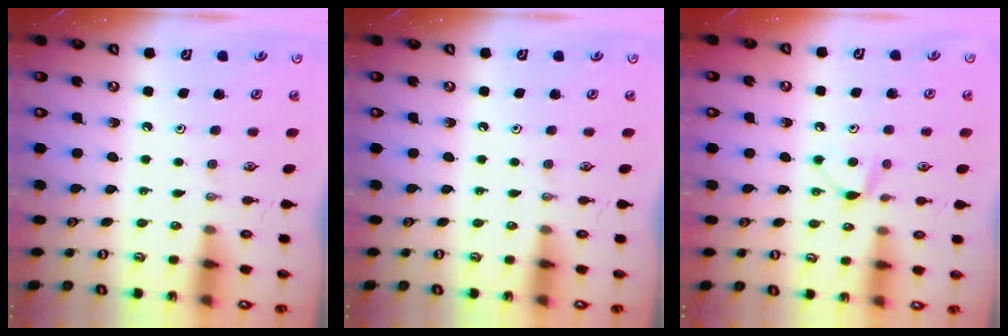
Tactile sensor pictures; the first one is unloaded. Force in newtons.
{"total": 0.0}
{"total": 6.5, "press": 6.4, "slide": 0.9}